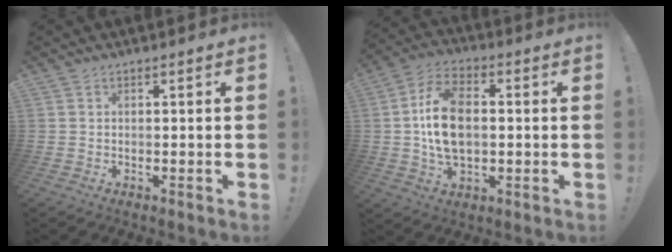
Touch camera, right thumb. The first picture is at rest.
{"total": 13.6, "force": [0.6, 8.7, 10.4], "torque": [-0.188, 0.003, 0.011]}